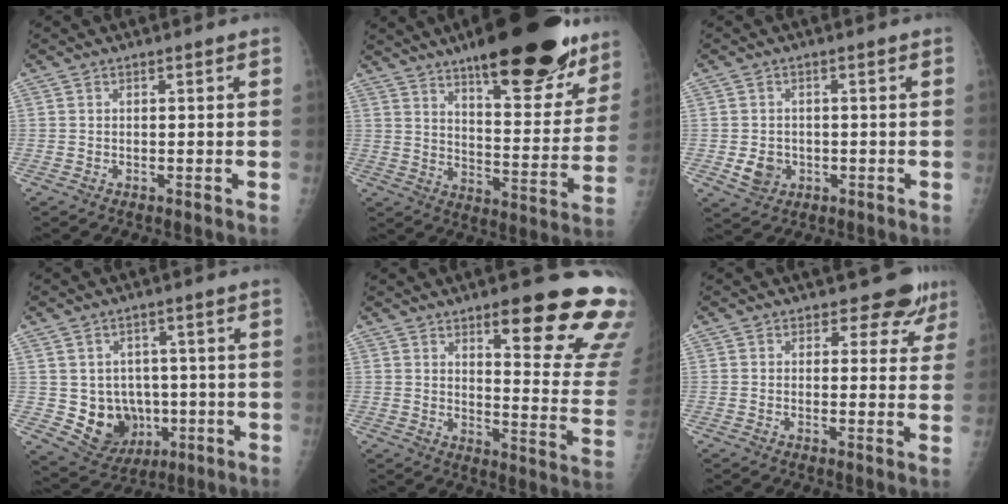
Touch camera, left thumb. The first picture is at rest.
{"total": 26.7, "force": [17.9, 8.5, 18.0], "torque": [-0.208, -0.077, 0.255]}
{"total": 4.2, "force": [-0.9, 3.7, 1.7], "torque": [-0.017, 0.002, -0.008]}
{"total": 10.2, "force": [-1.1, 9.0, 4.6], "torque": [-0.033, 0.003, 0.006]}
{"total": 21.1, "force": [12.5, 4.9, 16.2], "torque": [-0.168, -0.070, 0.164]}
{"total": 5.4, "force": [4.2, 3.3, 0.5], "torque": [0.030, -0.024, 0.034]}